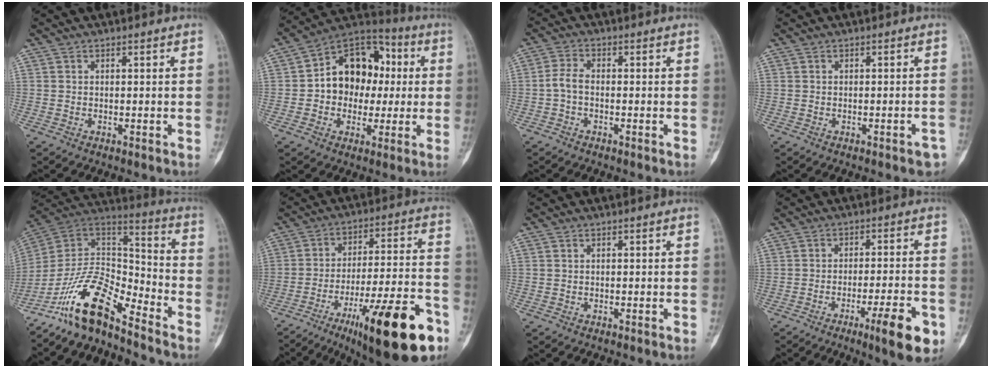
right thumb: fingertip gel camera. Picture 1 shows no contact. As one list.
[{"total": 15.6, "force": [0.8, 12.2, 9.7], "torque": [-0.093, 0.033, 0.003]}, {"total": 3.1, "force": [-0.8, 1.7, 2.5], "torque": [-0.055, 0.008, -0.023]}, {"total": 2.5, "force": [-1.5, 0.9, 1.7], "torque": [-0.016, 0.014, -0.015]}, {"total": 16.0, "force": [-11.7, 5.6, 9.4], "torque": [-0.160, 0.101, -0.222]}, {"total": 24.2, "force": [-12.6, 5.7, 19.8], "torque": [-0.264, 0.061, -0.190]}, {"total": 0.0}, {"total": 10.2, "force": [-4.8, 1.8, 8.9], "torque": [-0.125, 0.013, -0.066]}]